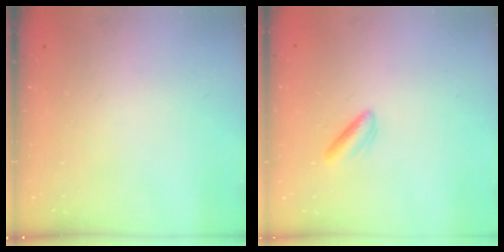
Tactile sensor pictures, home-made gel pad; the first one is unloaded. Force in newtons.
{"total": 5.0, "press": 4.9, "slide": 1.2}